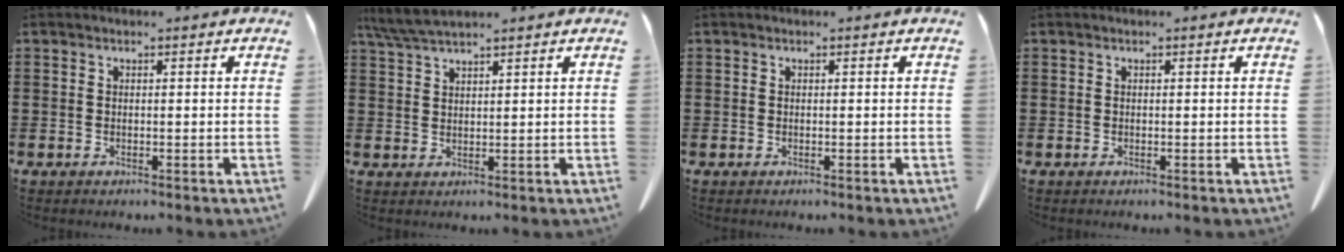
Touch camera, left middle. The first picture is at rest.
{"total": 4.1, "force": [3.5, 0.2, 2.1], "torque": [-0.052, -0.004, 0.066]}
{"total": 0.0}
{"total": 0.0}